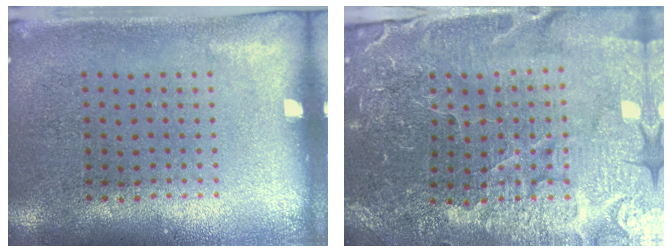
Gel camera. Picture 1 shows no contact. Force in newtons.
{"total": 4.6, "press": 4.4, "slide": 1.1}